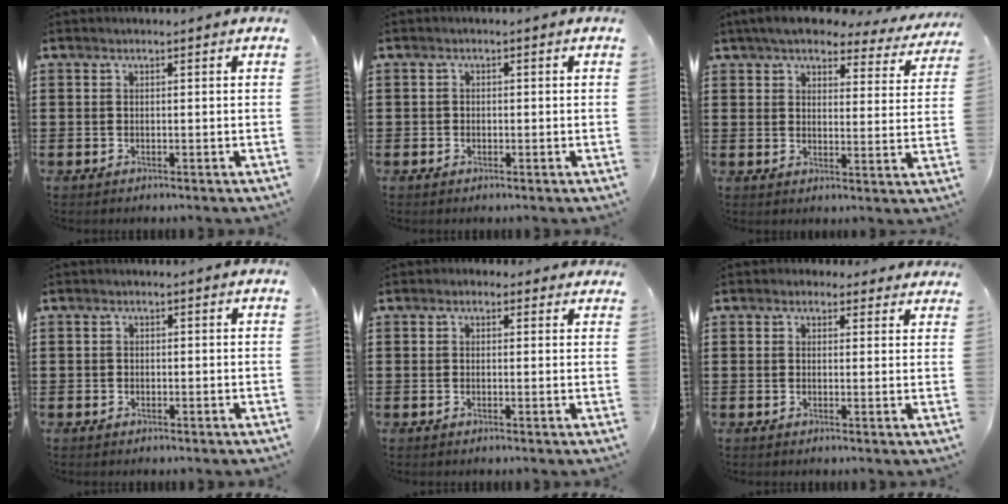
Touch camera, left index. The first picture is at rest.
{"total": 0.8, "force": [-0.3, 0.8, 0.0], "torque": [-0.005, 0.004, -0.009]}
{"total": 5.5, "force": [4.9, 1.2, 2.2], "torque": [-0.065, -0.016, 0.085]}
{"total": 0.6, "force": [-0.3, 0.6, 0.0], "torque": [-0.004, 0.002, -0.007]}
{"total": 1.2, "force": [0.6, 1.1, 0.2], "torque": [-0.009, 0.009, 0.009]}
{"total": 2.0, "force": [1.5, 1.3, 0.2], "torque": [-0.002, 0.003, 0.026]}